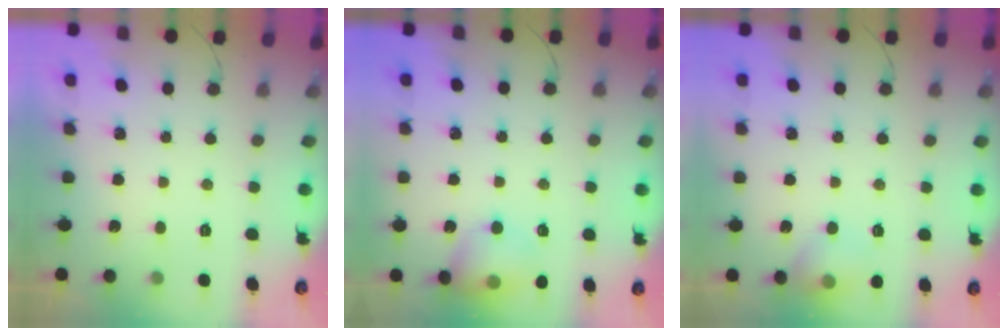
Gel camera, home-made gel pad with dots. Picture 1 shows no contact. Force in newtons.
{"total": 11.4, "press": 11.2, "slide": 1.8}
{"total": 8.9, "press": 8.8, "slide": 1.4}